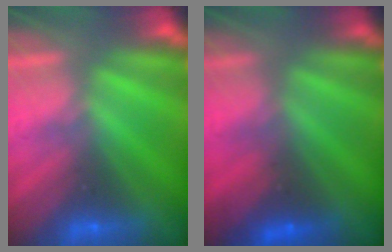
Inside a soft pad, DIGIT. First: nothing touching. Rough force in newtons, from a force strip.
{"total": 1.6}